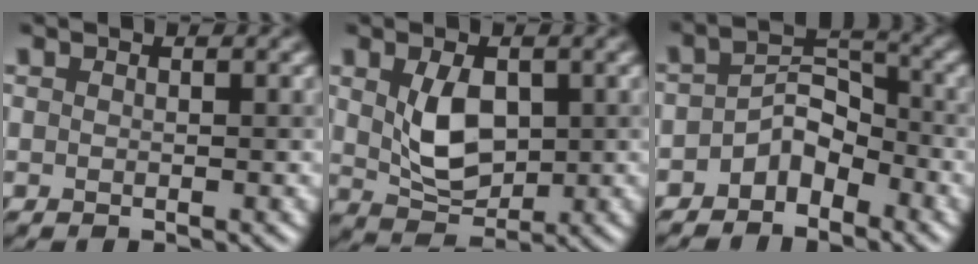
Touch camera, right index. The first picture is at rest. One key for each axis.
{"total": 3.9, "fx": 0.6, "fy": 2.5, "fz": 2.9, "tx": -0.071, "ty": -0.006, "tz": 0.024}
{"total": 3.1, "fx": -2.2, "fy": 1.9, "fz": 1.4, "tx": -0.030, "ty": 0.012, "tz": -0.040}